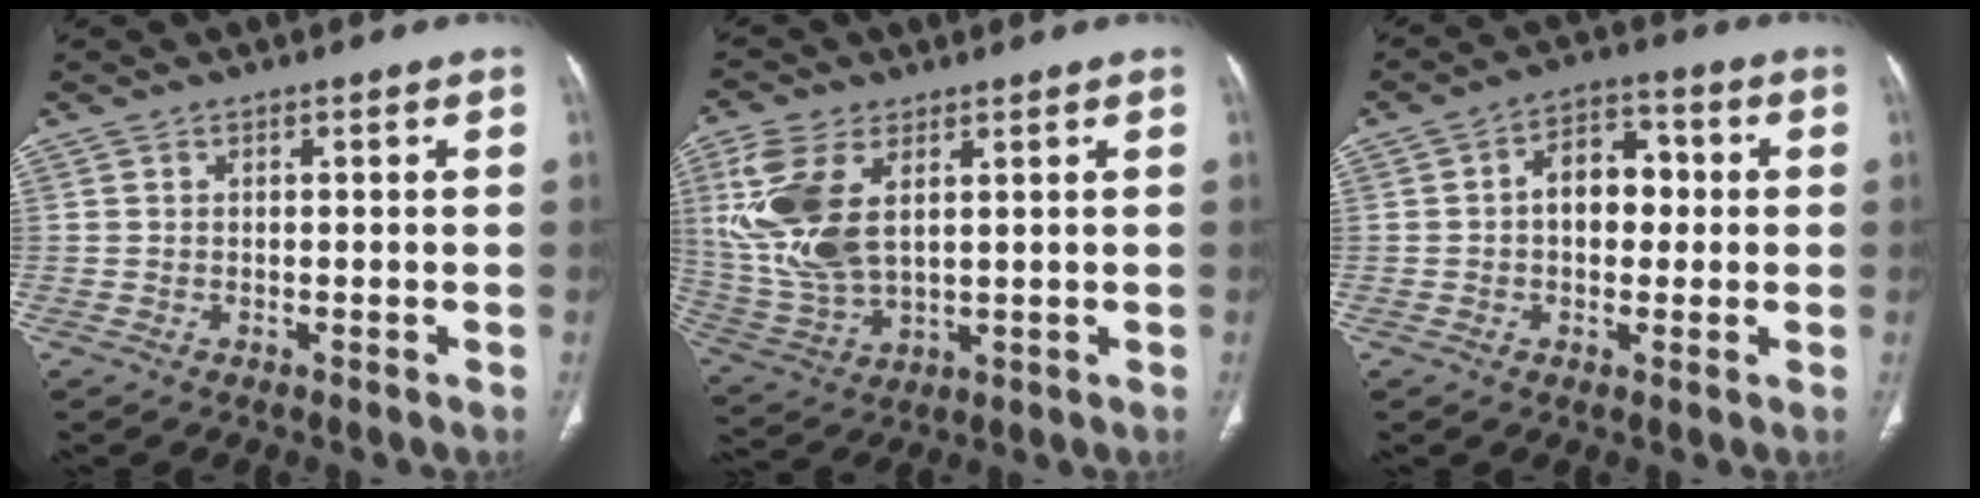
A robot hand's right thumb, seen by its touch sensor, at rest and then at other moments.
{"total": 14.0, "force": [4.0, 7.4, 11.1], "torque": [-0.256, -0.011, 0.090]}
{"total": 8.2, "force": [0.3, 5.6, 5.9], "torque": [-0.061, 0.023, -0.003]}